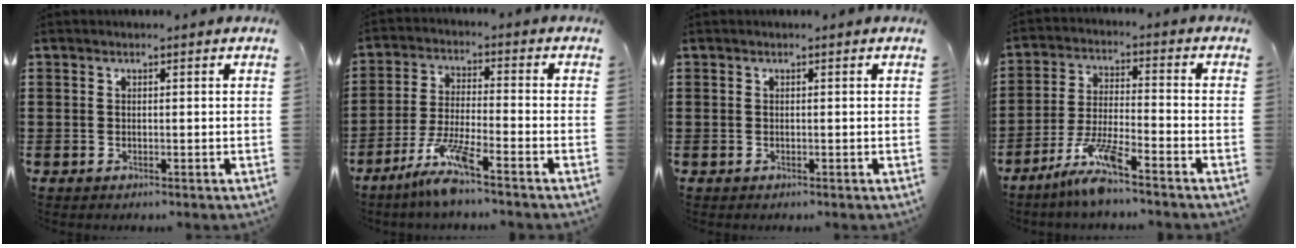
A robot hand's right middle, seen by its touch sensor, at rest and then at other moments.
{"total": 7.4, "force": [-5.5, 0.4, 5.0], "torque": [-0.104, -0.011, -0.104]}
{"total": 0.0}
{"total": 7.6, "force": [-5.9, 0.4, 4.8], "torque": [-0.101, -0.010, -0.112]}